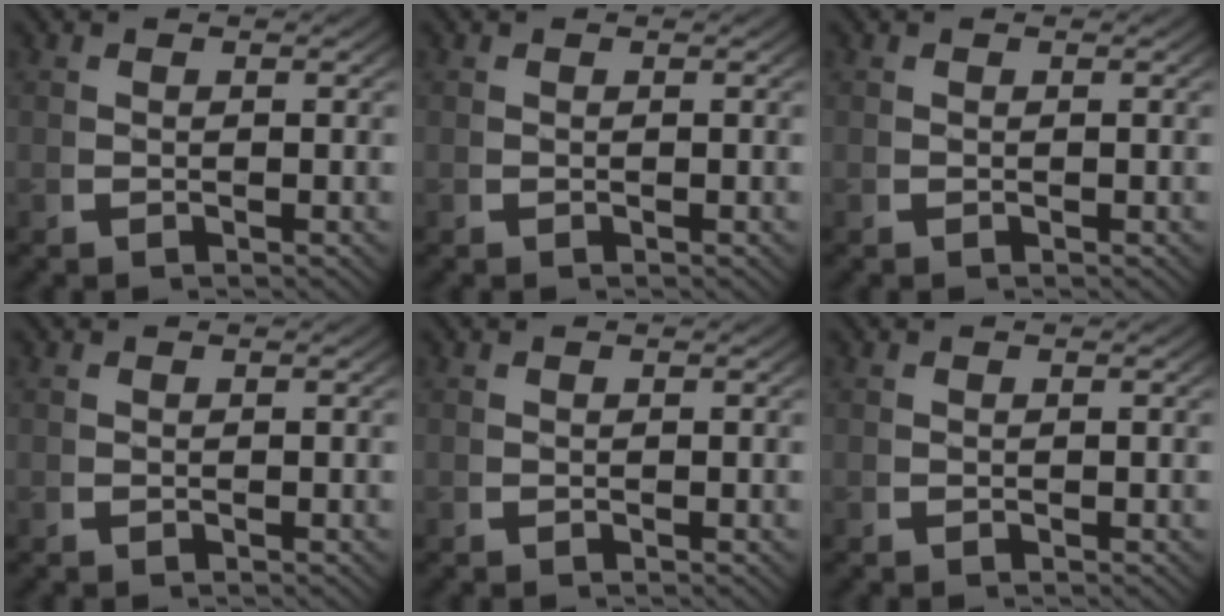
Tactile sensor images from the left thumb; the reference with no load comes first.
{"total": 0.0}
{"total": 0.0}
{"total": 0.0}
{"total": 0.0}
{"total": 0.0}